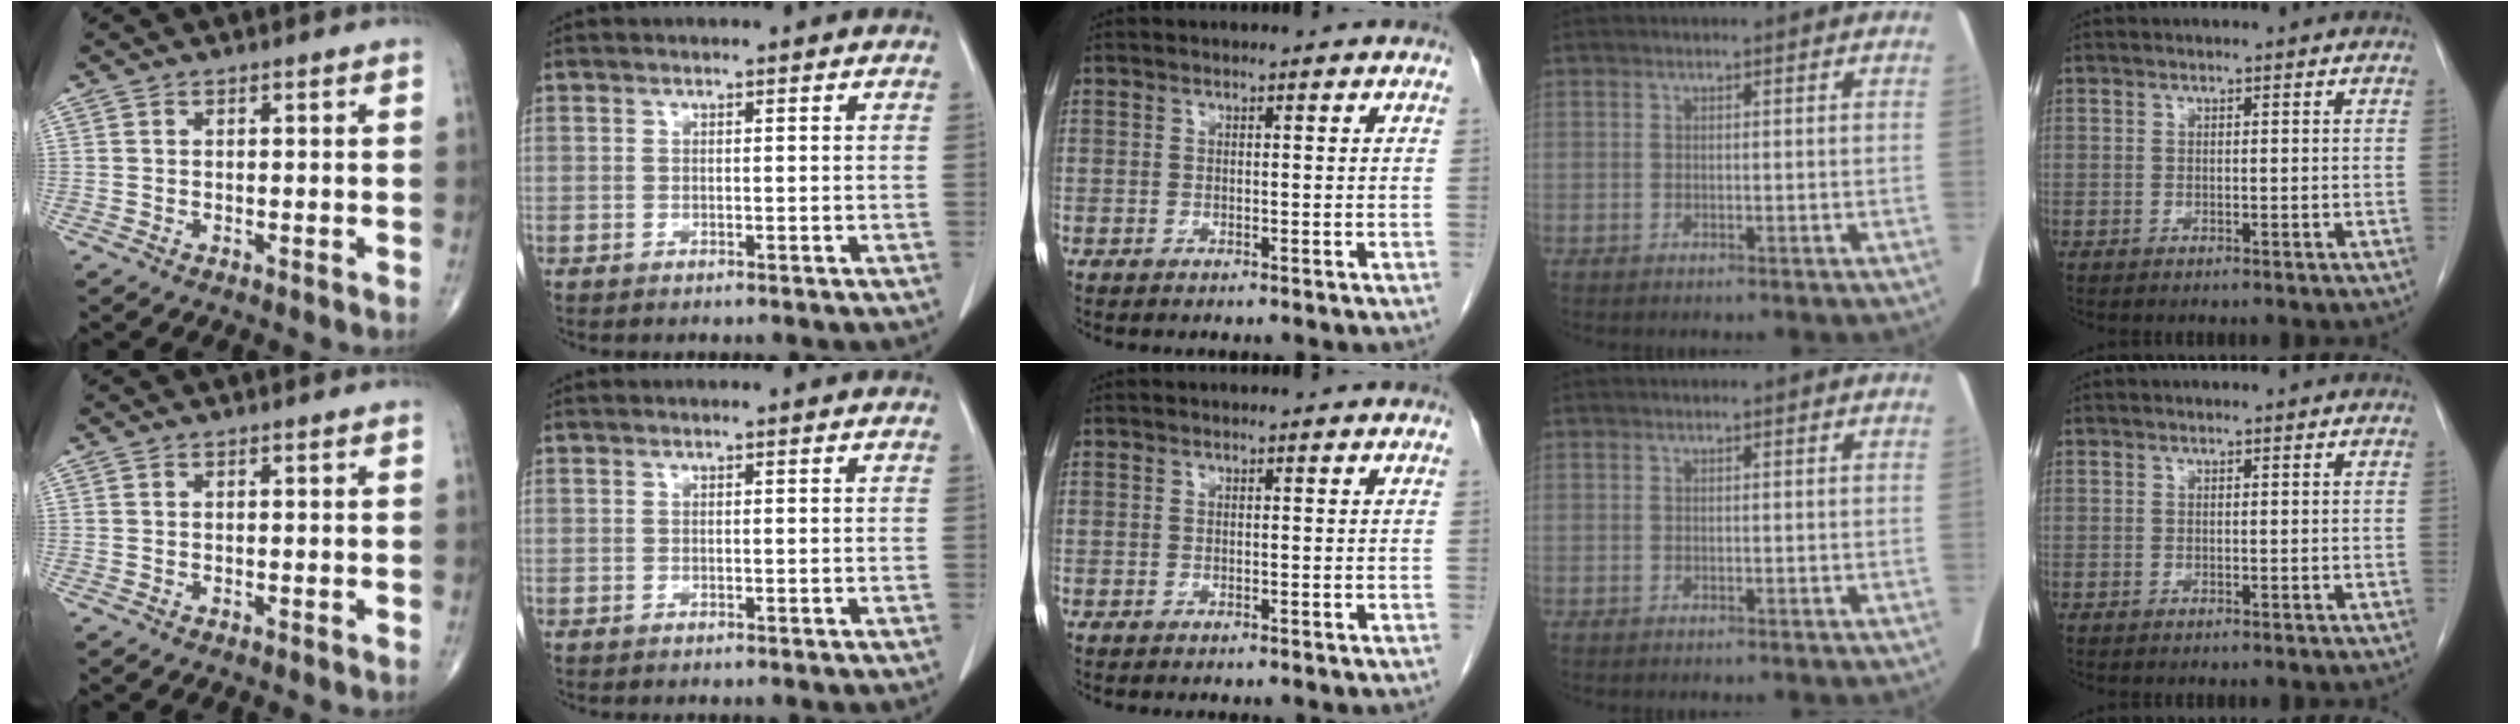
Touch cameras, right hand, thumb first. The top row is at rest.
{}